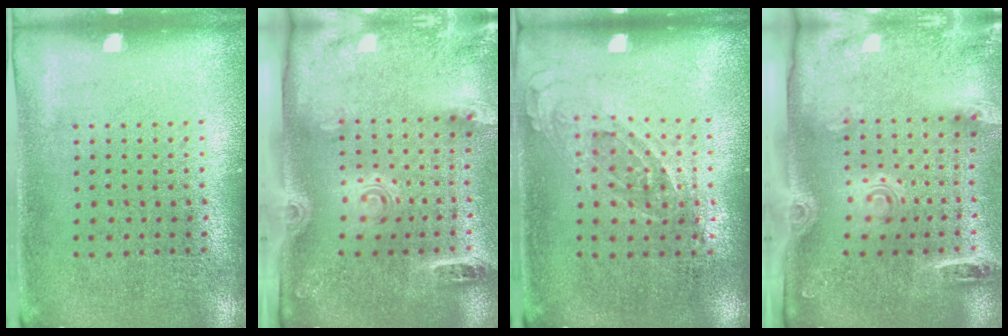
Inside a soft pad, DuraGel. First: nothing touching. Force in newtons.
{"total": 2.9, "press": 2.0, "slide": 2.1}
{"total": 0.8, "press": 0.8, "slide": 0.3}
{"total": 2.9, "press": 2.0, "slide": 2.1}